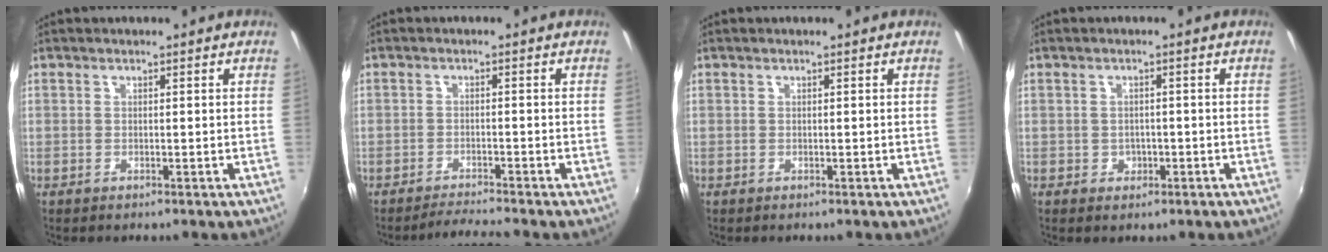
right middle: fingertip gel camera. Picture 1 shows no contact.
{"total": 3.3, "force": [-3.2, -0.6, 0.5], "torque": [-0.029, -0.003, -0.059]}
{"total": 0.0}
{"total": 2.5, "force": [-0.7, 2.2, 0.7], "torque": [-0.013, -0.001, -0.007]}